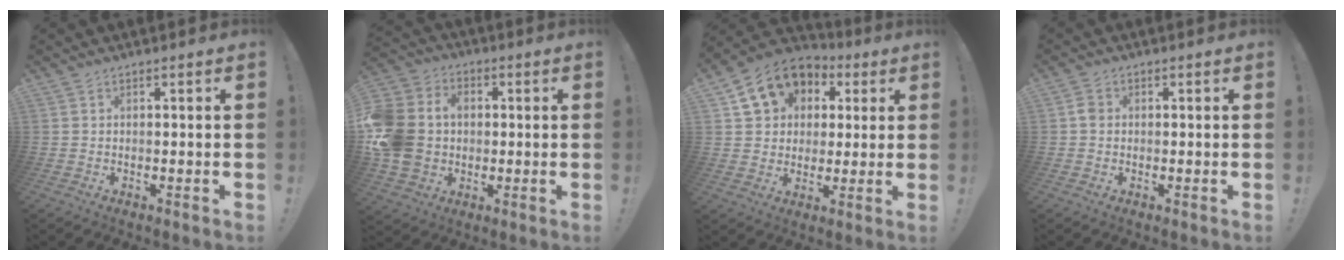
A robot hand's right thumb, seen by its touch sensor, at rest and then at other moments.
{"total": 15.3, "force": [-0.3, 13.0, 8.1], "torque": [-0.160, 0.012, 0.000]}
{"total": 13.6, "force": [5.8, 11.0, 5.5], "torque": [-0.083, -0.023, 0.119]}
{"total": 2.5, "force": [-0.1, 2.1, 1.3], "torque": [-0.019, 0.005, -0.002]}